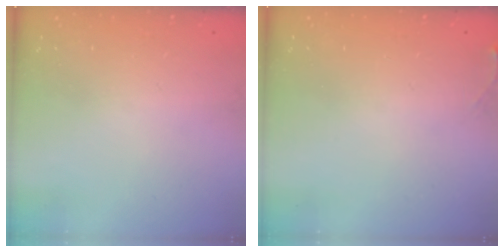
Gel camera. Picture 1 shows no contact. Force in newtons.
{"total": 4.0, "press": 3.9, "slide": 0.6}